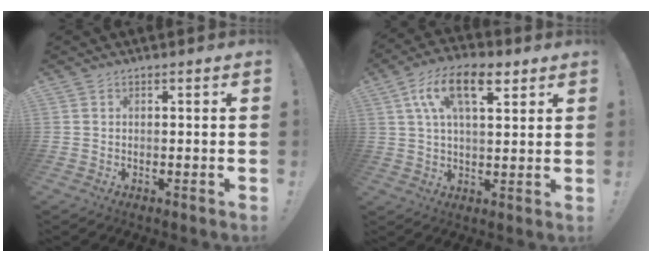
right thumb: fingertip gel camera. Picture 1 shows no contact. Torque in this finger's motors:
{"motor_torque": [1.50, 1.51, 1.42, 0.02, 0.07]}